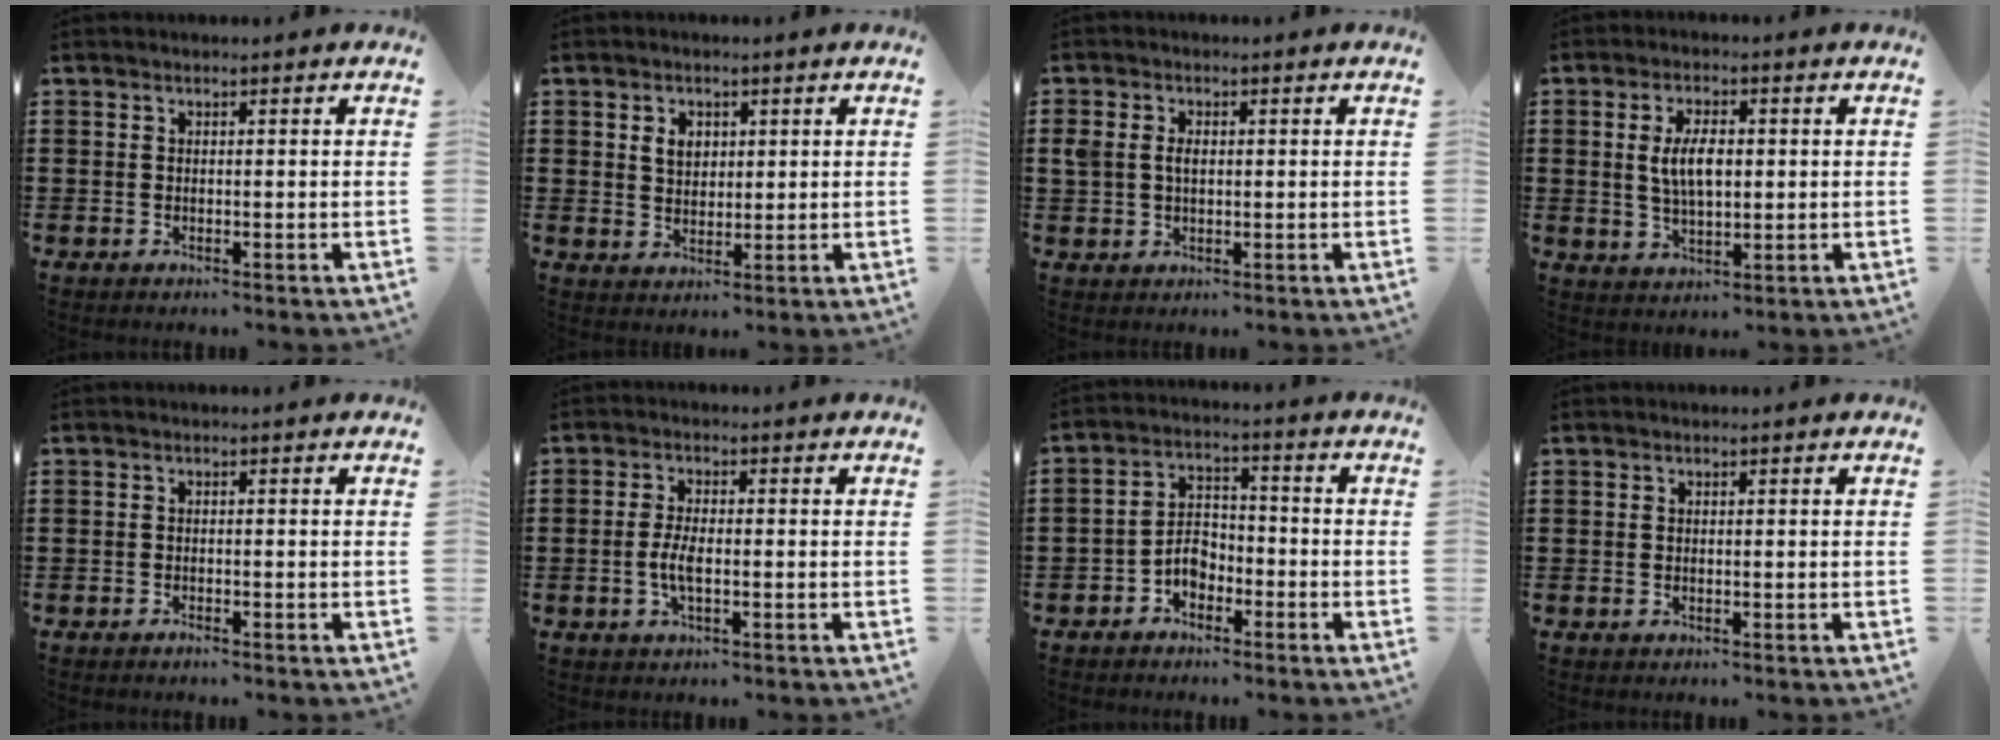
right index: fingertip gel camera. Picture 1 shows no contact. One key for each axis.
{"total": 3.3, "fx": 1.2, "fy": 2.5, "fz": 1.9, "tx": -0.047, "ty": 0.011, "tz": 0.020}
{"total": 2.7, "fx": 0.3, "fy": 1.9, "fz": 1.9, "tx": -0.048, "ty": 0.007, "tz": 0.003}
{"total": 5.8, "fx": 0.5, "fy": 2.5, "fz": 5.2, "tx": -0.103, "ty": 0.003, "tz": 0.003}
{"total": 0.8, "fx": -0.7, "fy": 0.0, "fz": 0.3, "tx": -0.010, "ty": -0.007, "tz": -0.011}
{"total": 3.7, "fx": -0.8, "fy": 1.1, "fz": 3.4, "tx": -0.077, "ty": -0.006, "tz": -0.018}
{"total": 4.2, "fx": -2.4, "fy": 2.6, "fz": 2.2, "tx": -0.051, "ty": 0.004, "tz": -0.049}
{"total": 0.0}